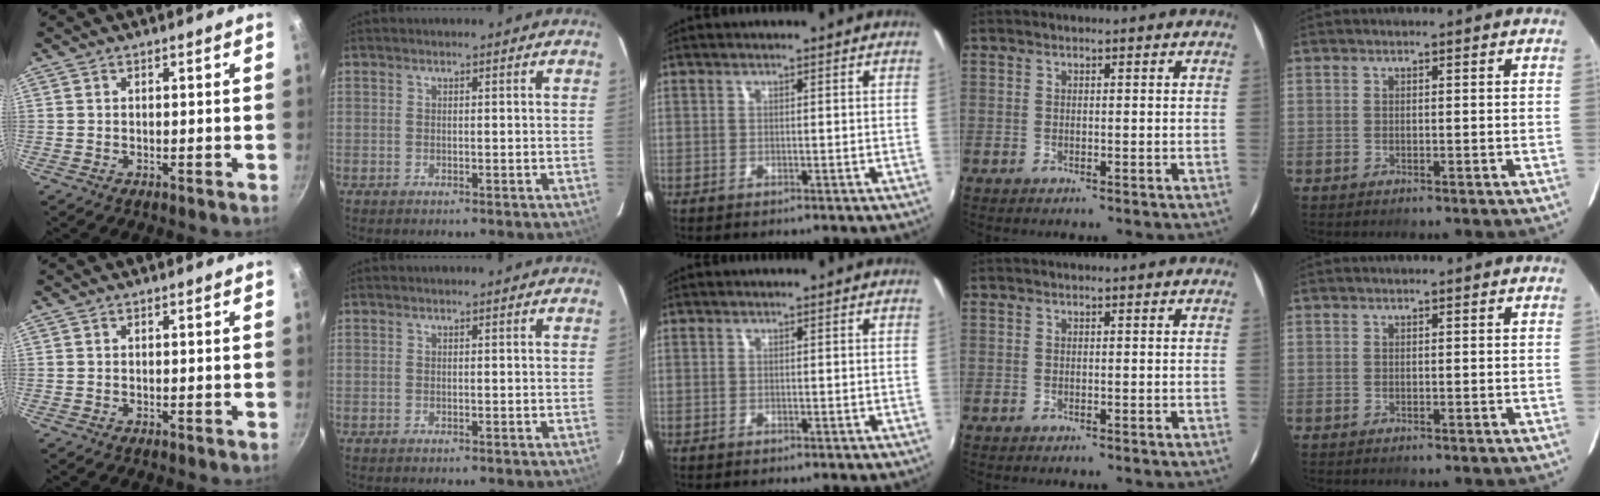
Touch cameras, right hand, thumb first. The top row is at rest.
{}